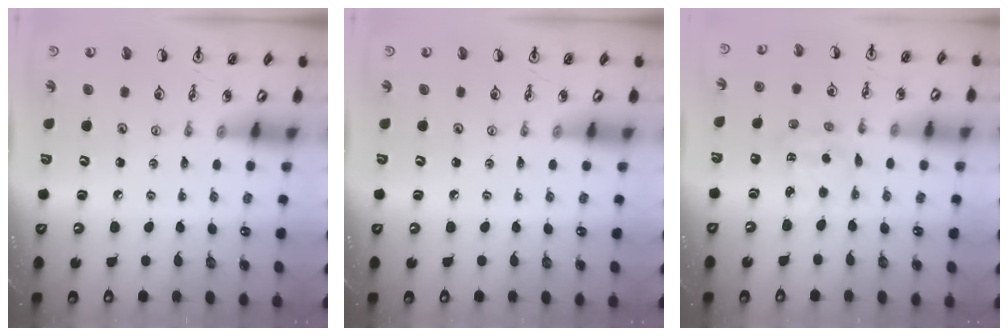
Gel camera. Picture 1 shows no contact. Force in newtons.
{"total": 0.0}
{"total": 2.2, "press": 2.1, "slide": 0.5}